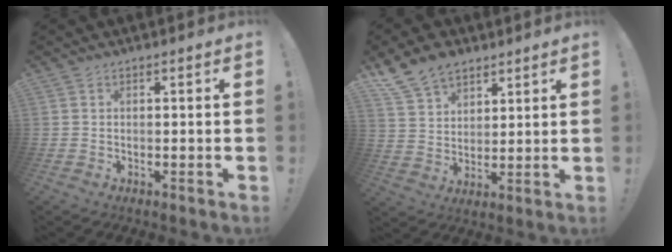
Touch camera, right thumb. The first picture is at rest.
{"total": 11.3, "force": [8.1, 6.8, 3.8], "torque": [-0.076, -0.046, 0.162]}